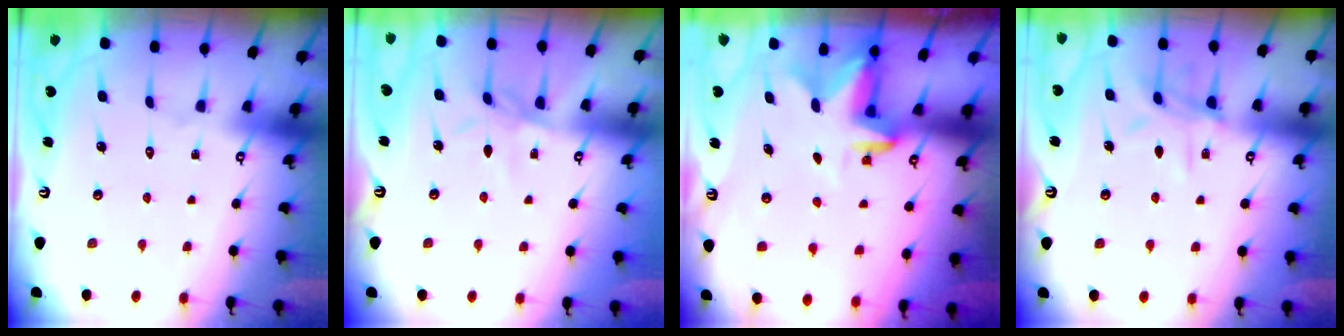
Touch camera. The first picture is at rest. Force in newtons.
{"total": 4.7, "press": 4.6, "slide": 0.5}
{"total": 2.6, "press": 2.5, "slide": 0.5}
{"total": 8.8, "press": 8.8, "slide": 0.6}